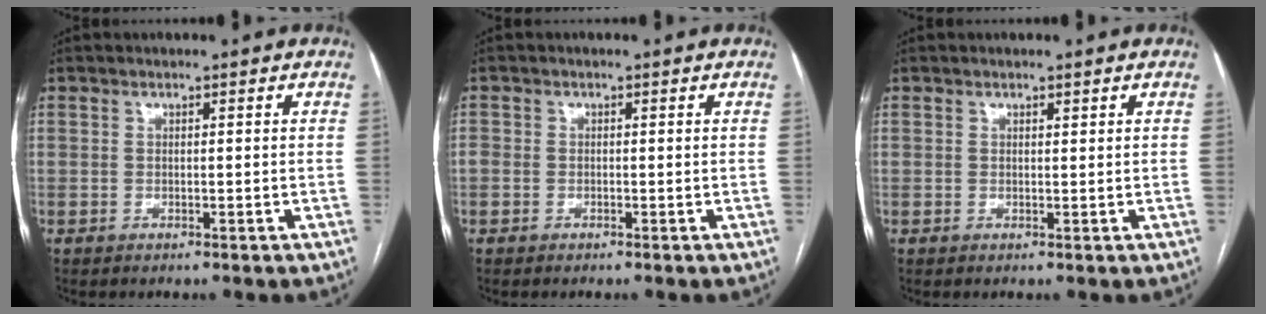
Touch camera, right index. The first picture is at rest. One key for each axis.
{"total": 1.1, "fx": -0.2, "fy": 1.0, "fz": 0.5, "tx": -0.006, "ty": 0.009, "tz": -0.003}
{"total": 0.5, "fx": 0.5, "fy": 0.2, "fz": 0.2, "tx": -0.002, "ty": -0.003, "tz": 0.006}